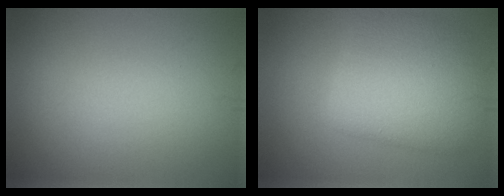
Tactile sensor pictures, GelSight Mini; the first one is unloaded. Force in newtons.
{"total": 6.4, "press": 6.4, "slide": 0.2}